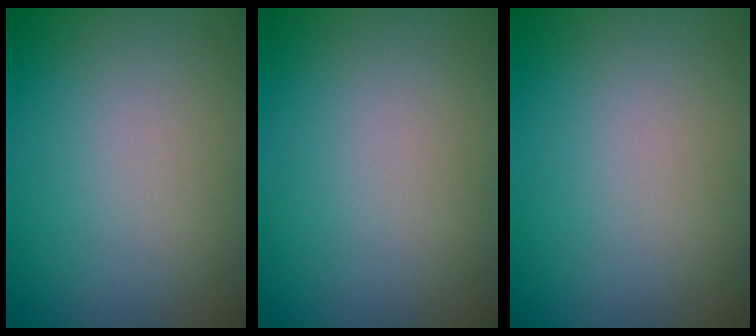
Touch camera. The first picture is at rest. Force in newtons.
{"total": 0.0}
{"total": 0.0}